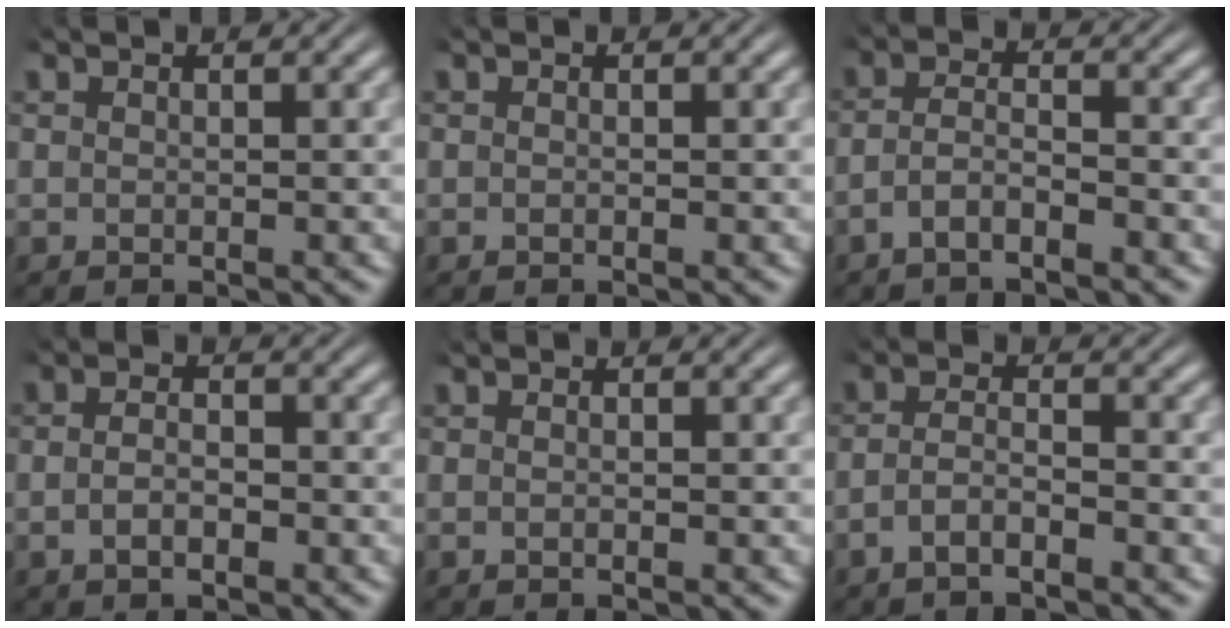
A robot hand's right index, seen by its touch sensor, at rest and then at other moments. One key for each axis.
{"total": 0.0}
{"total": 3.2, "fx": -2.1, "fy": 1.4, "fz": 1.9, "tx": -0.039, "ty": -0.012, "tz": -0.037}
{"total": 2.4, "fx": -1.2, "fy": 1.0, "fz": 1.8, "tx": -0.031, "ty": -0.006, "tz": -0.018}
{"total": 0.5, "fx": -0.4, "fy": 0.0, "fz": 0.4, "tx": -0.008, "ty": 0.001, "tz": -0.009}
{"total": 2.9, "fx": -2.0, "fy": 1.1, "fz": 1.7, "tx": -0.035, "ty": -0.010, "tz": -0.035}